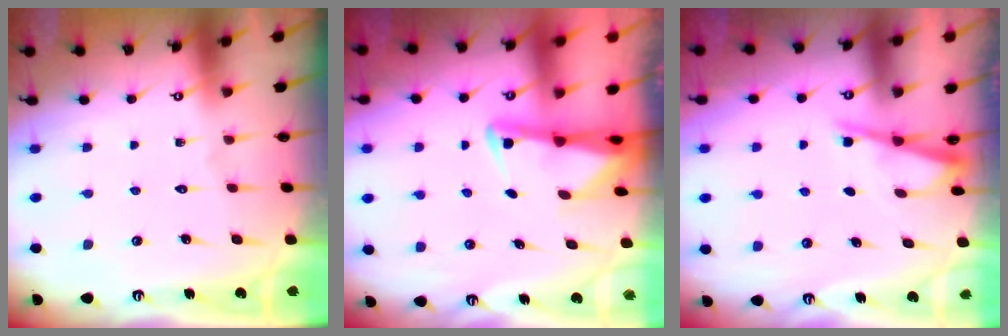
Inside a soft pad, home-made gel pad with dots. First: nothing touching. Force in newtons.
{"total": 2.4, "press": 2.3, "slide": 0.6}
{"total": 2.5, "press": 2.4, "slide": 0.3}